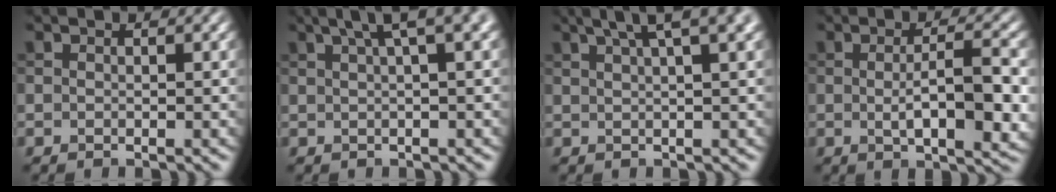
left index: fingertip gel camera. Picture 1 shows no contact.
{"total": 5.8, "force": [3.1, 1.4, 4.7], "torque": [-0.050, 0.026, 0.046]}
{"total": 6.7, "force": [4.2, 1.7, 4.9], "torque": [-0.050, 0.029, 0.047]}
{"total": 6.9, "force": [-0.5, 2.0, 6.6], "torque": [-0.105, -0.009, -0.003]}